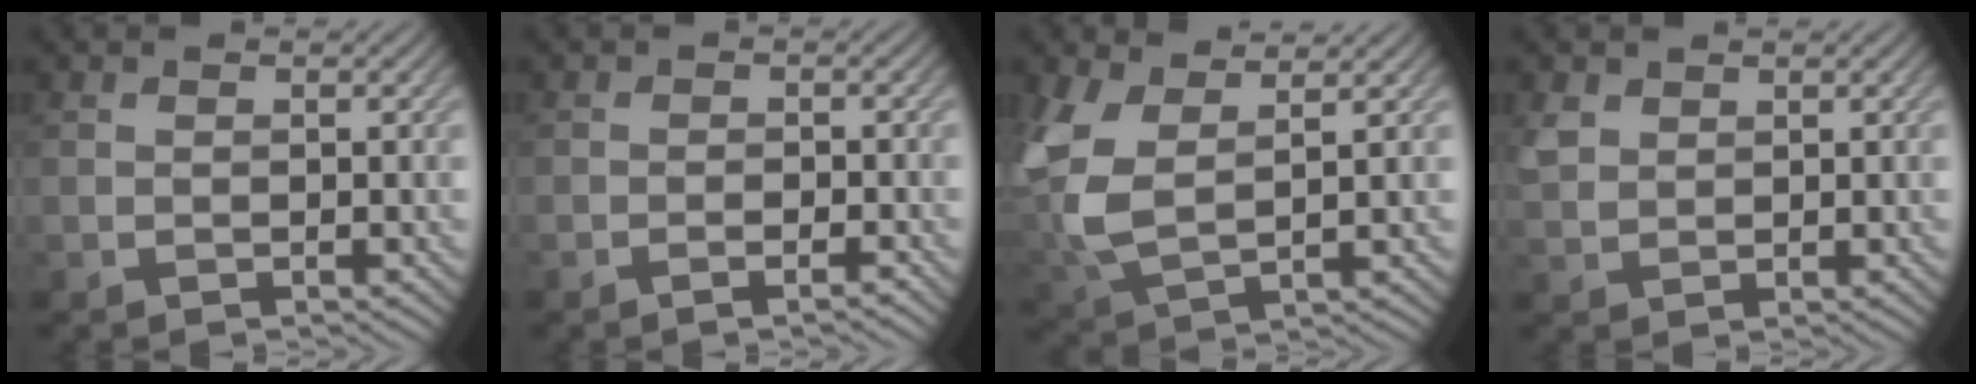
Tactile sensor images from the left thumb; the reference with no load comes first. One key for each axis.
{"total": 1.5, "fx": -1.1, "fy": 0.3, "fz": 1.0, "tx": -0.015, "ty": 0.001, "tz": -0.020}
{"total": 7.4, "fx": 3.0, "fy": 3.5, "fz": 5.8, "tx": -0.153, "ty": -0.004, "tz": 0.060}
{"total": 2.0, "fx": 1.6, "fy": 1.0, "fz": 0.8, "tx": -0.022, "ty": 0.004, "tz": 0.037}